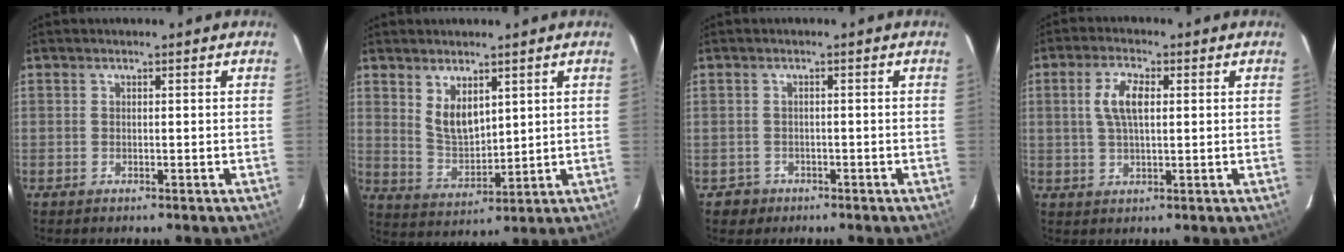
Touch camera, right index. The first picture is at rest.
{"total": 6.9, "force": [3.6, 3.6, 4.7], "torque": [-0.081, -0.005, 0.079]}
{"total": 2.7, "force": [-1.3, 2.4, 0.1], "torque": [-0.010, 0.005, -0.016]}
{"total": 6.1, "force": [1.2, 2.5, 5.4], "torque": [-0.106, 0.009, 0.025]}